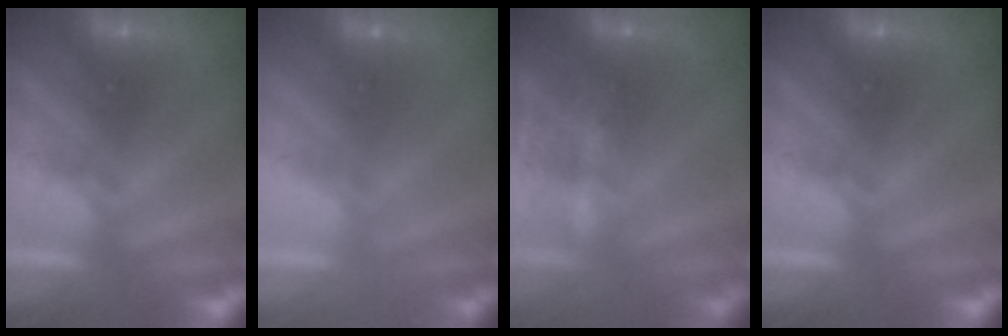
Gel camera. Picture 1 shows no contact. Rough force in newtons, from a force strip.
{"total": 3.2}
{"total": 9.3}
{"total": 0.0}